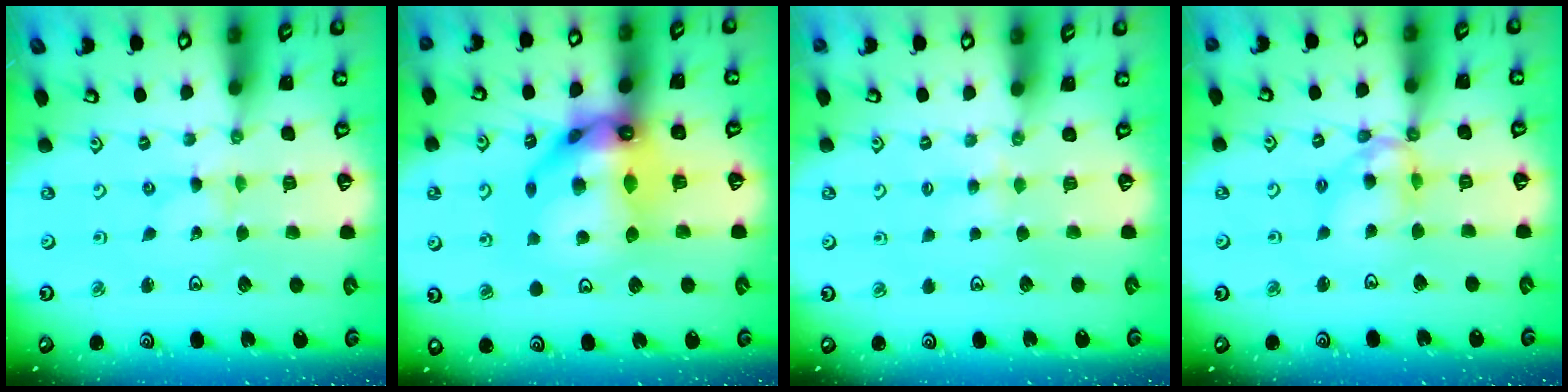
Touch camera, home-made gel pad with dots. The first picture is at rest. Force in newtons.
{"total": 17.4, "press": 17.3, "slide": 1.5}
{"total": 3.5, "press": 3.4, "slide": 0.4}
{"total": 9.7, "press": 9.7, "slide": 0.9}